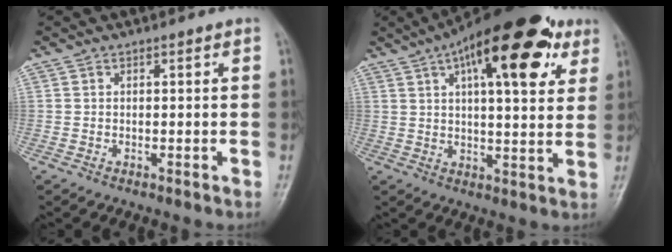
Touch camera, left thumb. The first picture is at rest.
{"total": 21.9, "force": [10.3, 8.2, 17.5], "torque": [-0.241, -0.002, 0.148]}